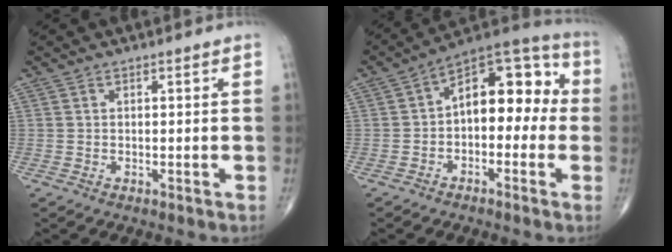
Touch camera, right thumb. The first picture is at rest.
{"total": 13.9, "force": [-0.1, 8.1, 11.2], "torque": [-0.123, 0.051, -0.019]}